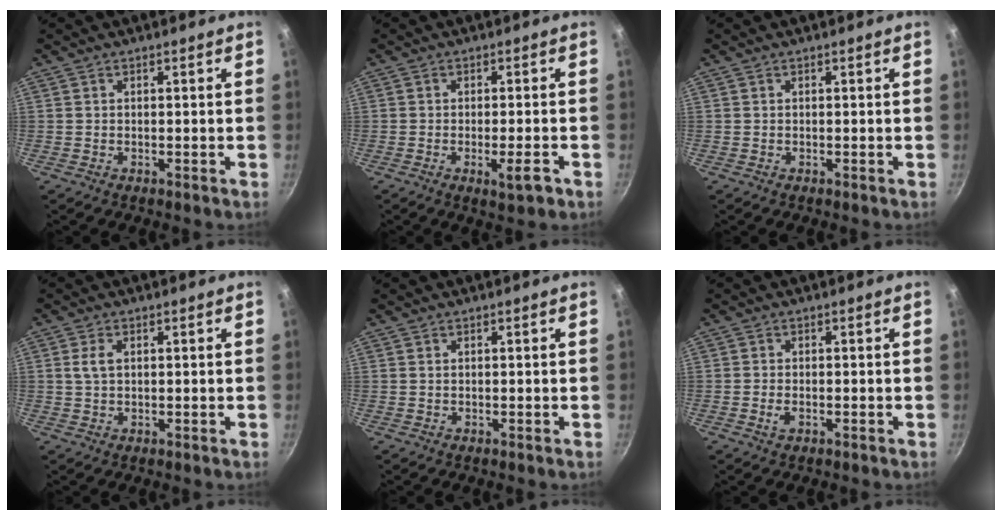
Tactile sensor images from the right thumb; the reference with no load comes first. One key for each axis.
{"total": 4.5, "fx": -1.9, "fy": 1.1, "fz": 3.9, "tx": -0.054, "ty": 0.006, "tz": -0.026}
{"total": 0.0}
{"total": 2.9, "fx": 0.6, "fy": 1.7, "fz": 2.2, "tx": -0.043, "ty": 0.004, "tz": 0.012}
{"total": 0.0}
{"total": 1.9, "fx": -0.7, "fy": 1.0, "fz": 1.4, "tx": -0.032, "ty": 0.002, "tz": -0.014}